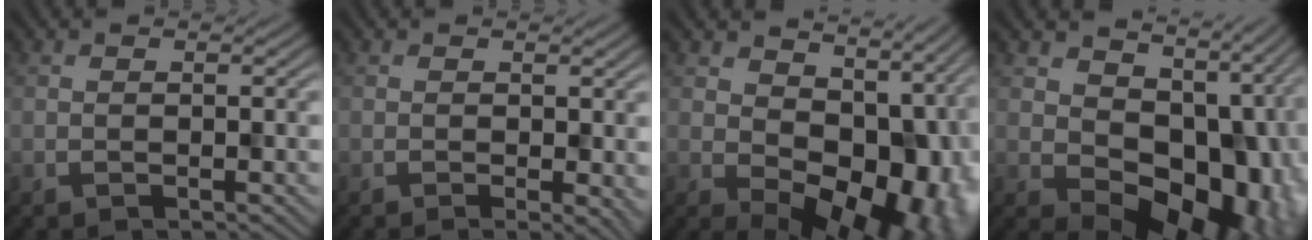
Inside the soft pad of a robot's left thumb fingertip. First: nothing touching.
{"total": 2.4, "force": [-0.6, 0.6, 2.2], "torque": [-0.038, -0.004, 0.000]}
{"total": 14.7, "force": [1.2, 9.6, 11.0], "torque": [-0.135, -0.038, 0.051]}
{"total": 13.5, "force": [1.6, 9.7, 9.2], "torque": [-0.118, -0.044, 0.045]}